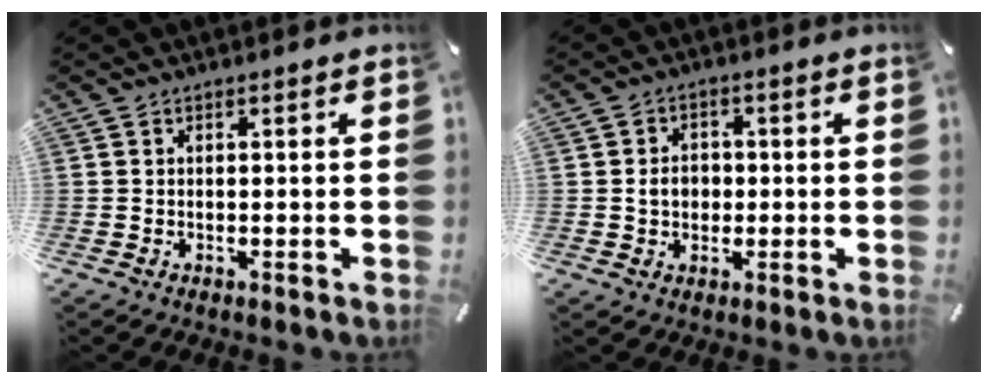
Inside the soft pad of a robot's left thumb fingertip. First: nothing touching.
{"total": 5.1, "force": [-0.3, 4.4, 2.5], "torque": [-0.032, 0.003, -0.007]}